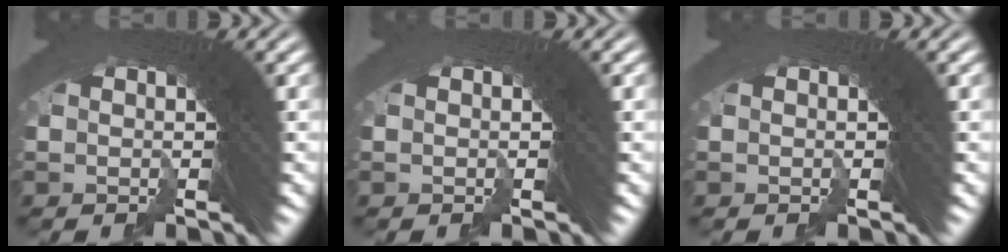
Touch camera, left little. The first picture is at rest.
{"total": 0.0}
{"total": 0.0}